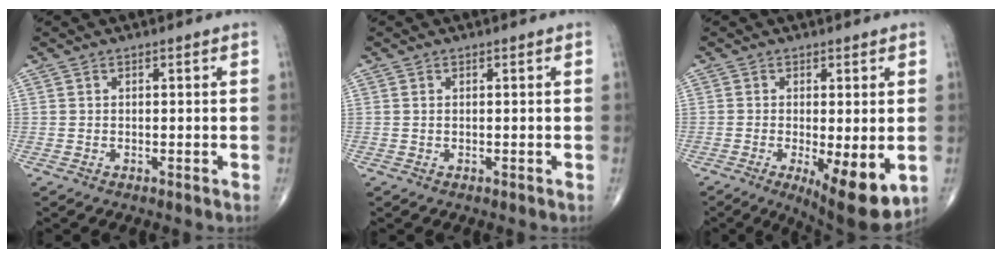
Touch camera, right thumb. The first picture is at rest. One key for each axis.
{"total": 0.0}
{"total": 11.0, "fx": -2.9, "fy": 3.5, "fz": 10.0, "tx": -0.145, "ty": -0.025, "tz": -0.035}